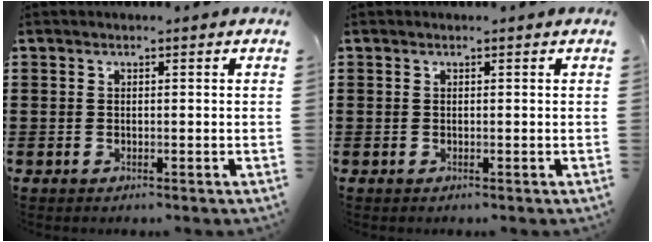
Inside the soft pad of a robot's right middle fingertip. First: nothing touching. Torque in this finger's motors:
{"motor_torque": [-0.49, -0.34, 0.01, 0.01]}